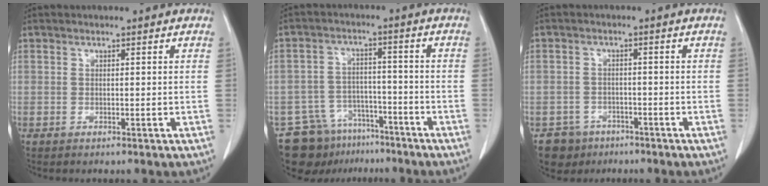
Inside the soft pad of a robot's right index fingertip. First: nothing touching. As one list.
[{"total": 10.0, "force": [-7.3, 6.6, 2.0], "torque": [-0.036, 0.025, -0.113]}, {"total": 4.8, "force": [-3.1, 3.7, -0.2], "torque": [0.004, 0.010, -0.049]}]